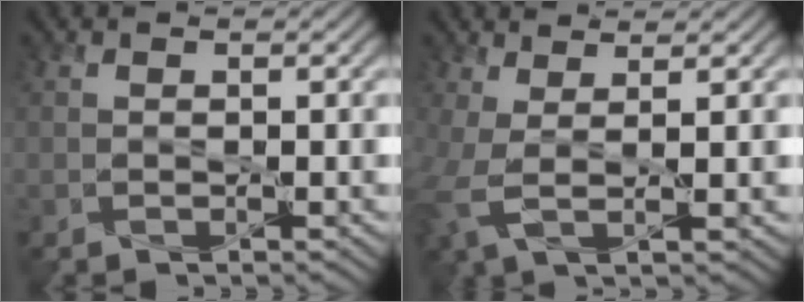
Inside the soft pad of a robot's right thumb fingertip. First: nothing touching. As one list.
[{"total": 4.8, "force": [0.9, 1.6, 4.4], "torque": [-0.101, 0.001, 0.012]}]